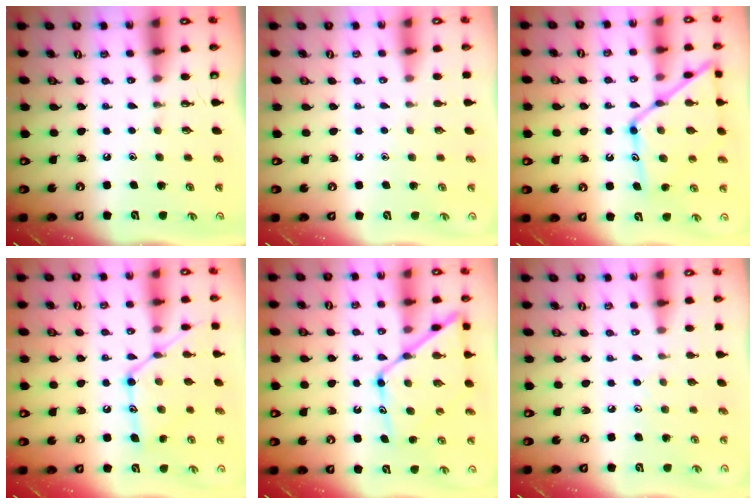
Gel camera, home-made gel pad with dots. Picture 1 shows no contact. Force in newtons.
{"total": 3.3, "press": 3.3, "slide": 0.3}
{"total": 17.0, "press": 16.9, "slide": 1.4}
{"total": 16.6, "press": 16.6, "slide": 1.1}
{"total": 15.5, "press": 15.5, "slide": 1.4}
{"total": 3.8, "press": 3.7, "slide": 0.4}